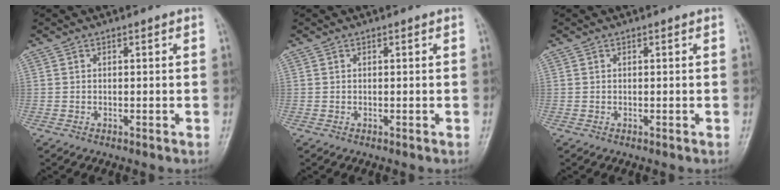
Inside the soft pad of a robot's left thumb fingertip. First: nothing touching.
{"total": 0.0}
{"total": 0.0}